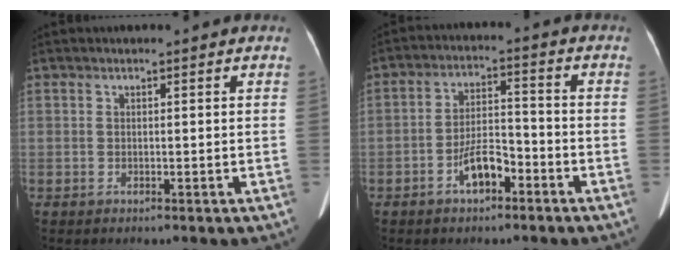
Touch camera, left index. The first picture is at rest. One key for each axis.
{"total": 6.1, "fx": -3.4, "fy": 2.4, "fz": 4.4, "tx": -0.088, "ty": 0.015, "tz": -0.058}